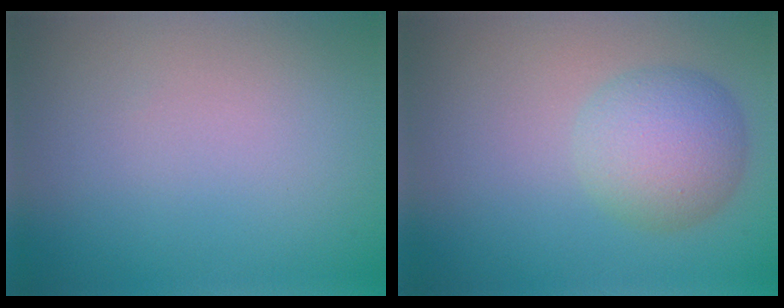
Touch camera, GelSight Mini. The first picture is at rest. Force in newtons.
{"total": 4.9, "press": 4.9, "slide": 0.1}